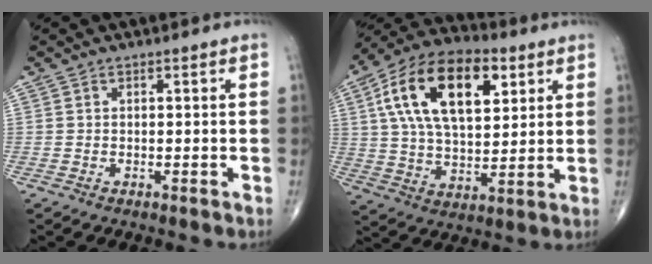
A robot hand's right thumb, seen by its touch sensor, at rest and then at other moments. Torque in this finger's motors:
{"motor_torque": [1.37, 3.64, 2.06, 0.71, 0.20]}